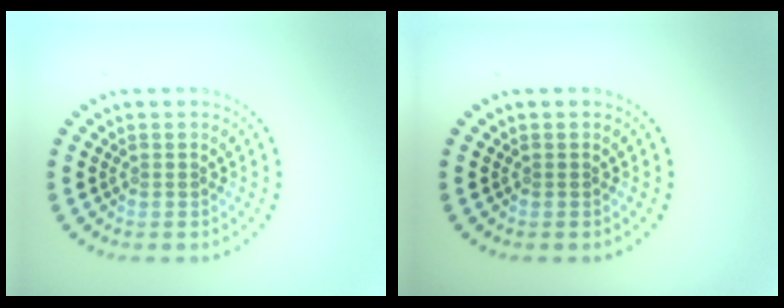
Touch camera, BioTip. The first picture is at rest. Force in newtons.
{"total": 0.0}